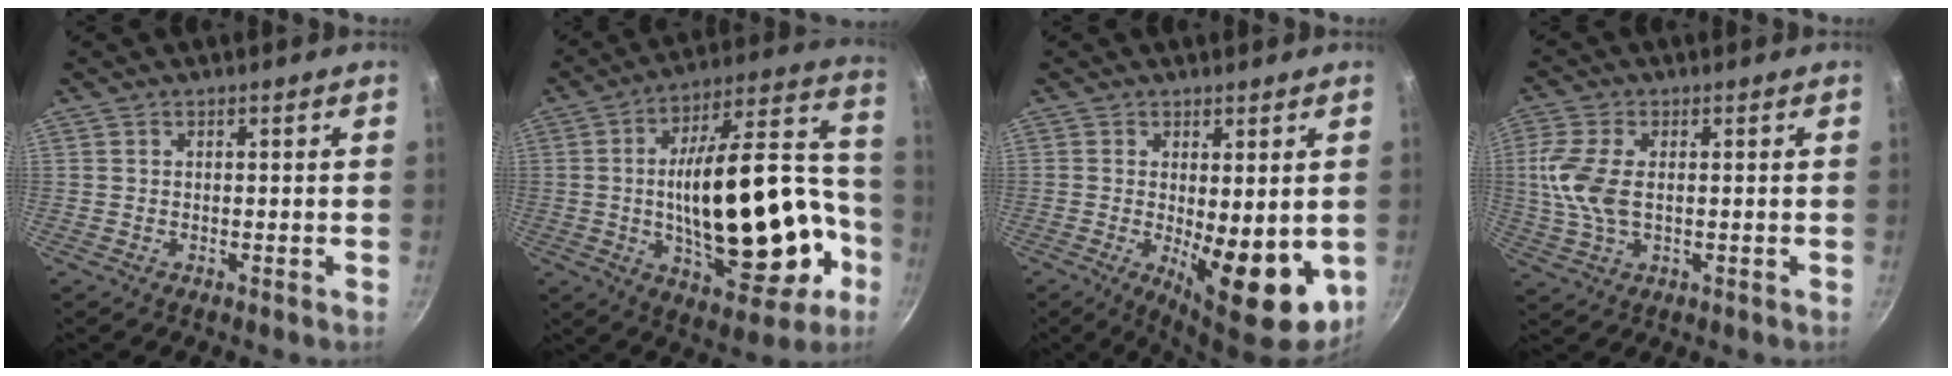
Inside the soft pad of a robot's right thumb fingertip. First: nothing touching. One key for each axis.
{"total": 29.8, "fx": -5.3, "fy": 13.7, "fz": 25.9, "tx": -0.365, "ty": 0.053, "tz": -0.058}
{"total": 13.0, "fx": -2.0, "fy": 4.9, "fz": 11.9, "tx": -0.141, "ty": -0.012, "tz": -0.012}
{"total": 9.0, "fx": 0.6, "fy": 5.0, "fz": 7.5, "tx": -0.161, "ty": 0.003, "tz": 0.009}